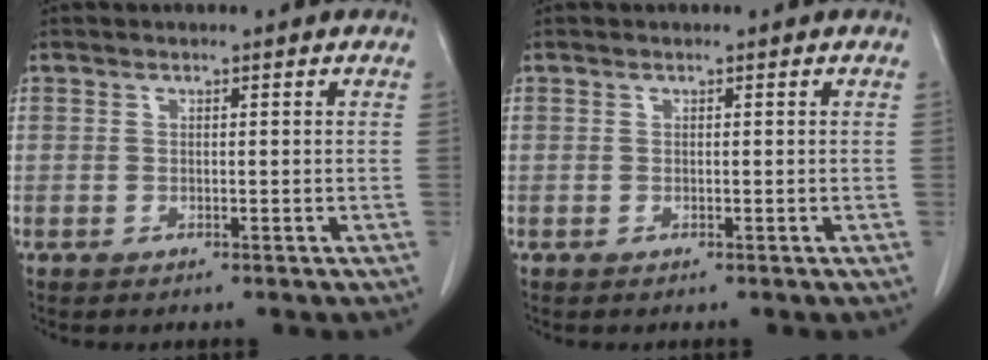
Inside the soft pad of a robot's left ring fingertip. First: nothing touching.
{"total": 0.0}